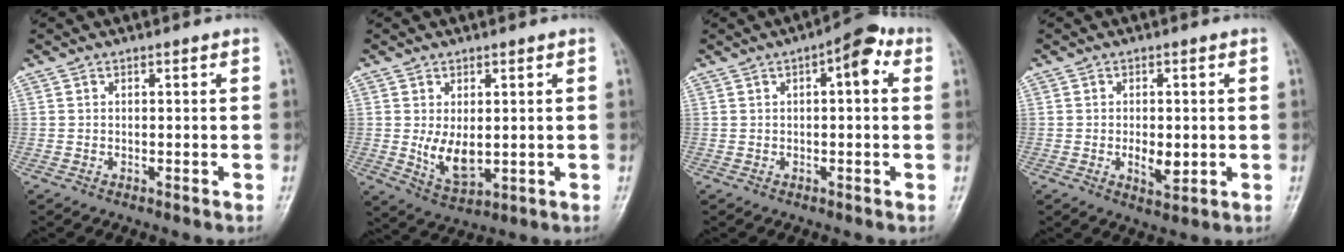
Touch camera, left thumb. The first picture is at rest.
{"total": 6.7, "force": [0.2, 3.9, 5.5], "torque": [-0.086, -0.019, 0.017]}
{"total": 6.6, "force": [2.0, 2.6, 5.7], "torque": [-0.066, 0.016, 0.017]}
{"total": 4.8, "force": [-0.6, 2.5, 4.0], "torque": [-0.056, -0.007, -0.007]}